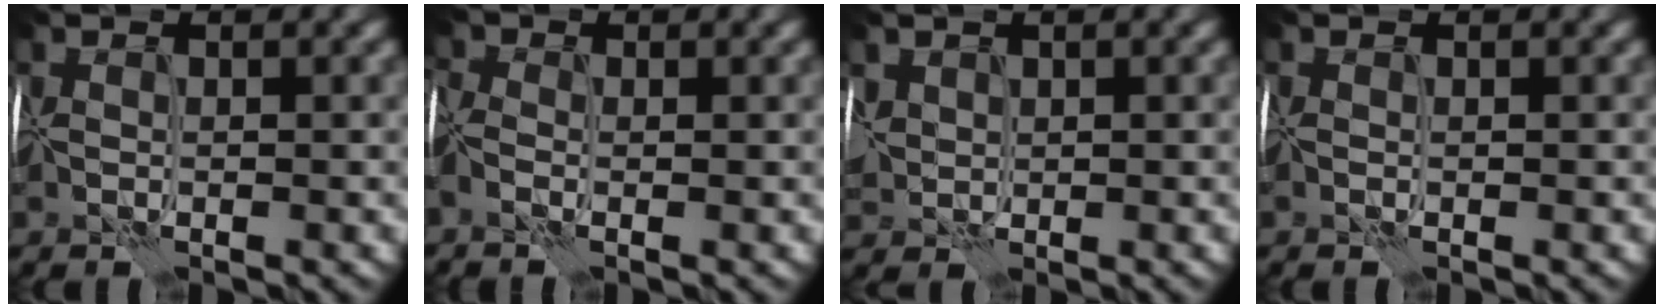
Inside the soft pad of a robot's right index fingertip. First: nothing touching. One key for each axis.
{"total": 3.7, "fx": -0.5, "fy": 2.4, "fz": 2.7, "tx": -0.069, "ty": 0.011, "tz": -0.020}
{"total": 1.7, "fx": 0.8, "fy": 1.4, "fz": 0.6, "tx": -0.024, "ty": 0.003, "tz": 0.018}
{"total": 0.0}